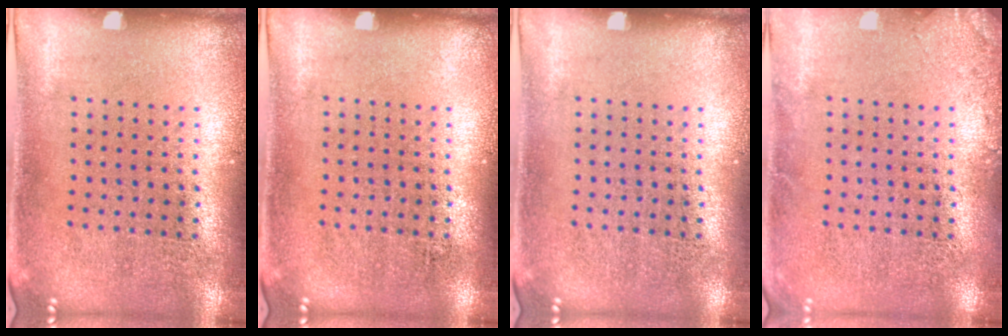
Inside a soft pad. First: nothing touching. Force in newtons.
{"total": 0.0}
{"total": 0.0}
{"total": 1.3, "press": 1.3, "slide": 0.2}